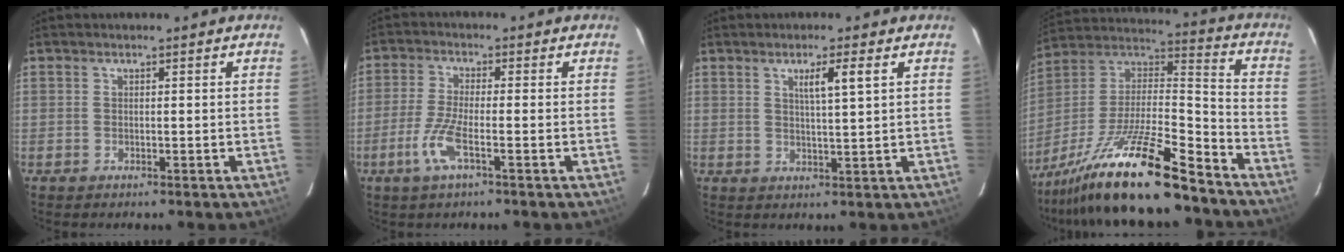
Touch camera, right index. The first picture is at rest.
{"total": 5.5, "force": [-2.5, 0.6, 4.9], "torque": [-0.109, -0.008, -0.052]}
{"total": 3.9, "force": [1.7, -0.2, 3.5], "torque": [-0.062, -0.002, 0.029]}
{"total": 20.9, "force": [-15.8, 2.1, 13.6], "torque": [-0.263, -0.015, -0.285]}